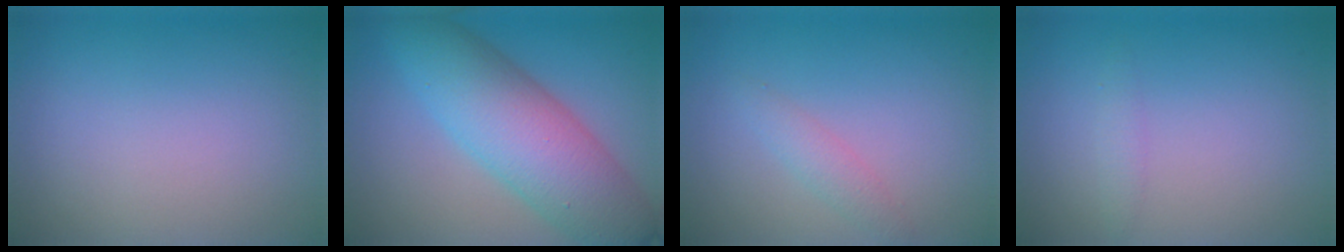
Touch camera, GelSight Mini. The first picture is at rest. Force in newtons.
{"total": 9.3, "press": 9.3, "slide": 0.1}
{"total": 1.5, "press": 1.5, "slide": 0.0}
{"total": 1.0, "press": 1.0, "slide": 0.0}